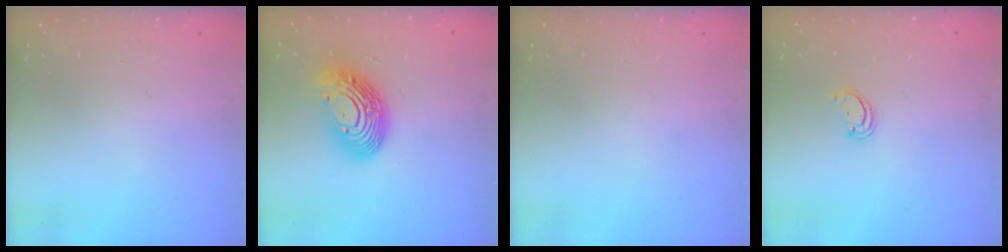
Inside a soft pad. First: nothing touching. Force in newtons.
{"total": 15.1, "press": 15.1, "slide": 1.4}
{"total": 0.0}
{"total": 2.2, "press": 2.2, "slide": 0.1}